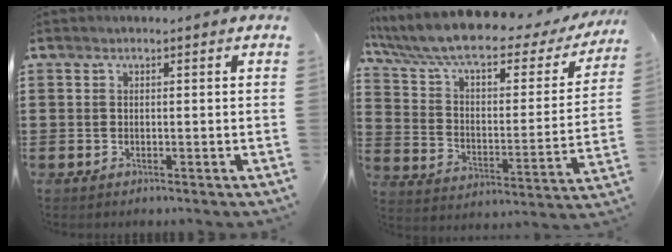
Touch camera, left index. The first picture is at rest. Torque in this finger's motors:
{"motor_torque": [1.83, -0.31, 1.05, 0.21]}